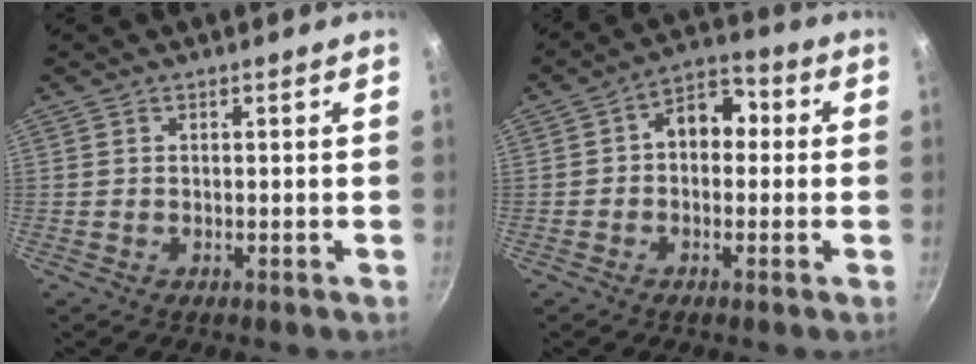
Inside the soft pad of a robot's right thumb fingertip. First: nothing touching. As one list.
[{"total": 7.8, "force": [0.4, 5.8, 5.3], "torque": [-0.038, 0.024, -0.013]}]